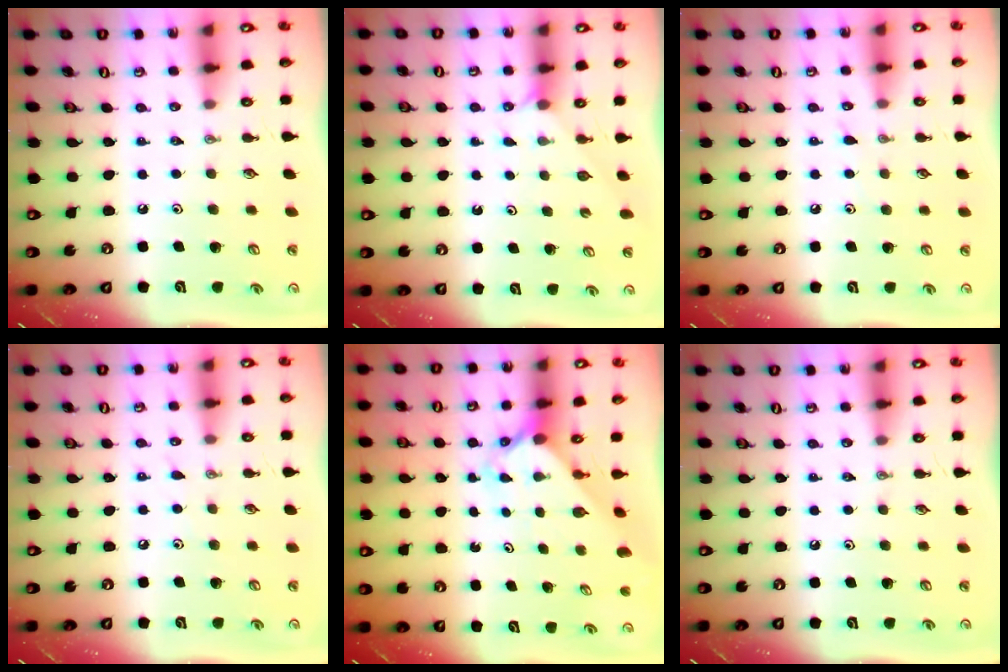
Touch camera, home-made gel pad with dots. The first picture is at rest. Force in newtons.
{"total": 1.9, "press": 1.9, "slide": 0.3}
{"total": 5.1, "press": 5.1, "slide": 0.7}
{"total": 4.9, "press": 4.9, "slide": 0.5}
{"total": 2.4, "press": 2.4, "slide": 0.3}
{"total": 0.0}